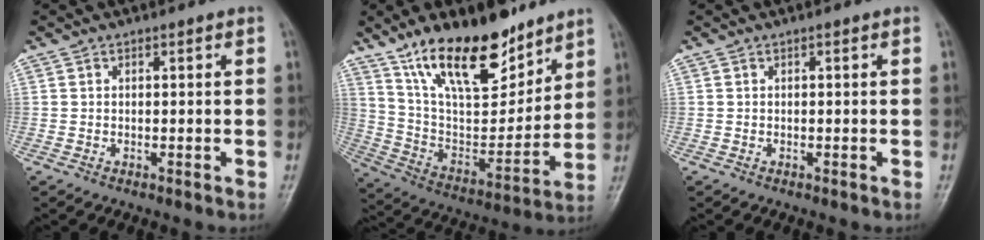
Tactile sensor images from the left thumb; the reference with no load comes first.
{"total": 21.7, "force": [14.6, 9.0, 13.2], "torque": [-0.176, -0.075, 0.265]}
{"total": 0.0}